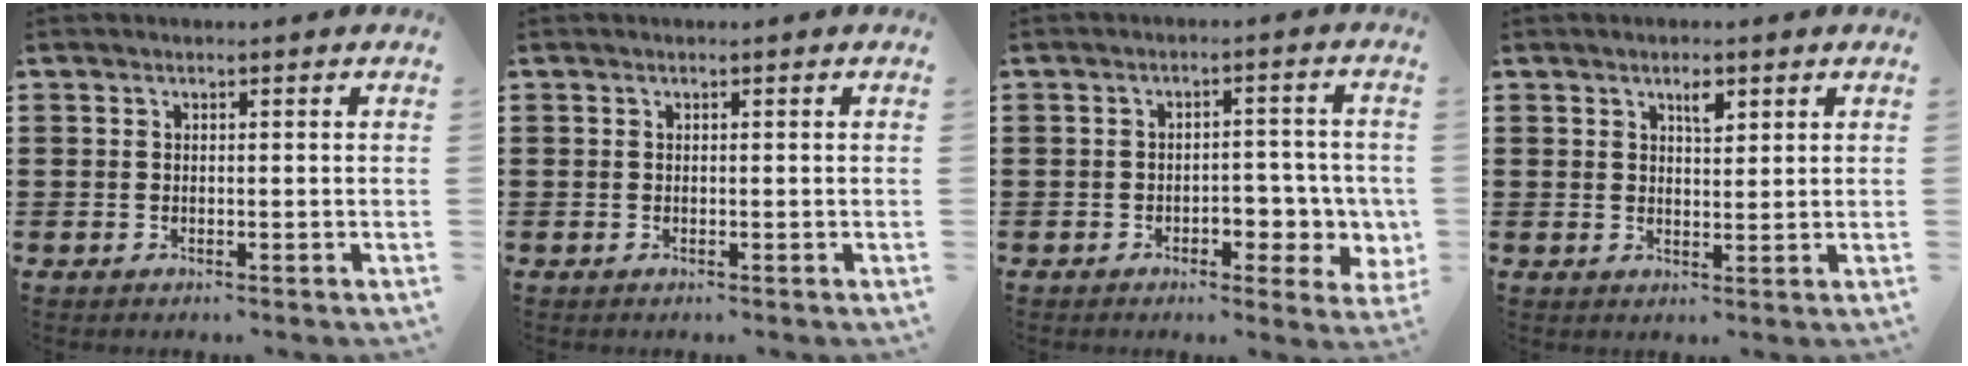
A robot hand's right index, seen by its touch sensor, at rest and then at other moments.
{"total": 0.0}
{"total": 5.3, "force": [-1.6, 3.1, 3.9], "torque": [-0.044, -0.001, -0.034]}
{"total": 2.7, "force": [1.5, 1.0, 2.0], "torque": [-0.027, -0.002, 0.023]}